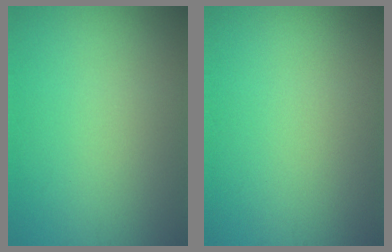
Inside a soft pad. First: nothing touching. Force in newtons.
{"total": 0.0}